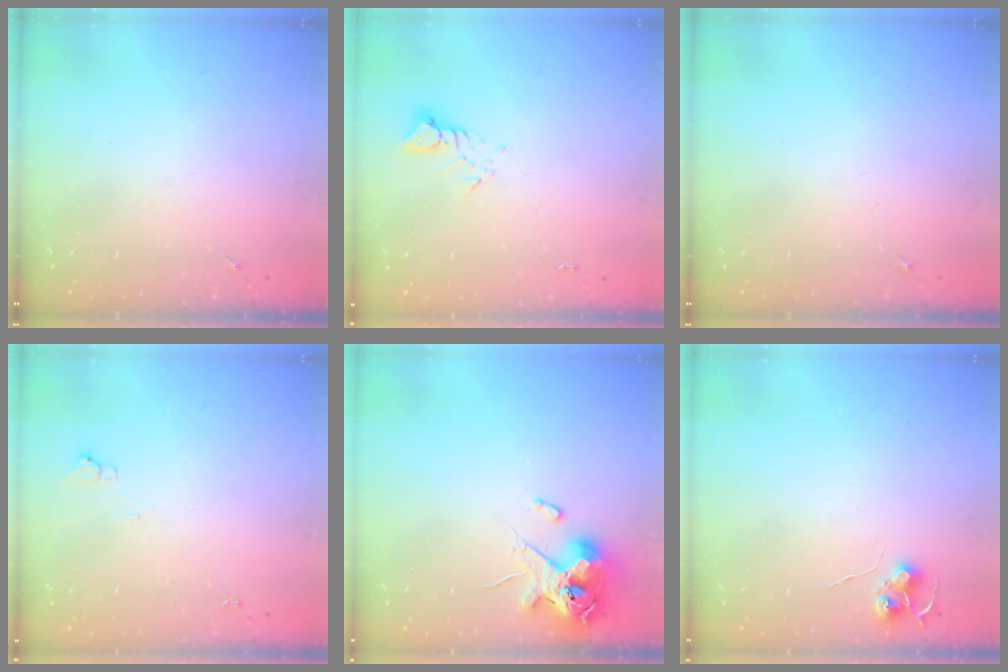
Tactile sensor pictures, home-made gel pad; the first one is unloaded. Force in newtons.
{"total": 3.1, "press": 3.1, "slide": 0.2}
{"total": 0.0}
{"total": 4.9, "press": 4.8, "slide": 0.7}
{"total": 12.6, "press": 12.4, "slide": 2.1}
{"total": 6.4, "press": 6.3, "slide": 0.6}